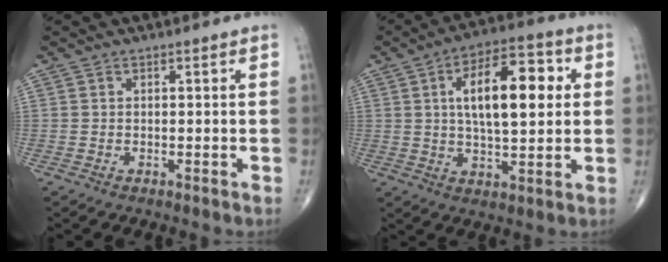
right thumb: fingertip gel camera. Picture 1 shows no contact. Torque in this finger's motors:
{"motor_torque": [-0.09, 0.61, 0.91, 0.04, 0.10]}